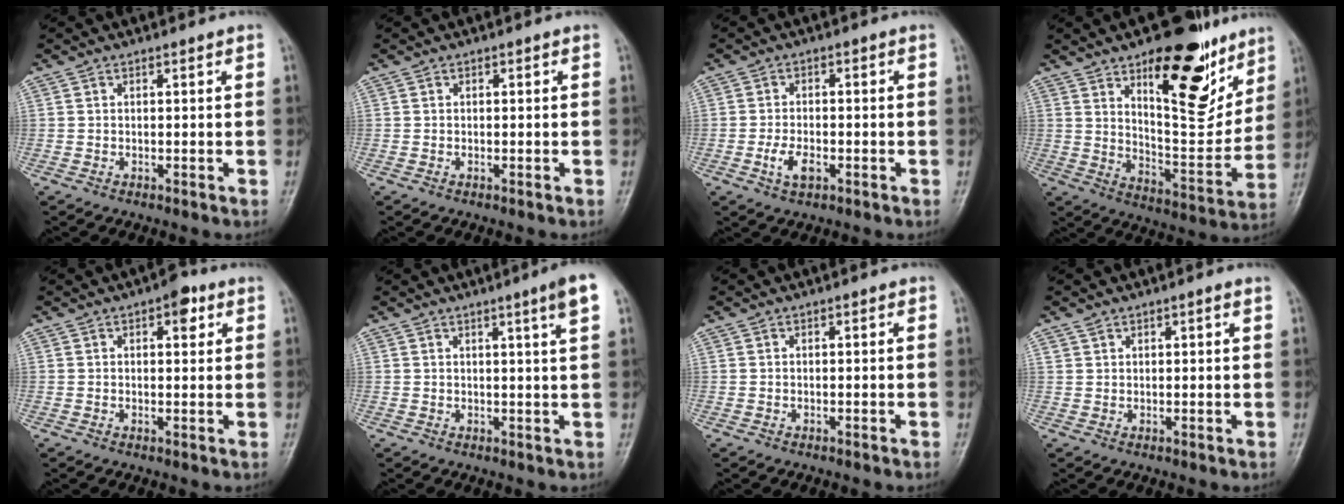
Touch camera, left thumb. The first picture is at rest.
{"total": 0.0}
{"total": 4.3, "force": [-1.7, 2.4, 3.2], "torque": [-0.059, 0.007, -0.031]}
{"total": 21.4, "force": [11.7, 8.8, 15.7], "torque": [-0.171, -0.076, 0.184]}
{"total": 4.1, "force": [1.9, 2.1, 3.0], "torque": [-0.022, -0.001, 0.018]}
{"total": 4.8, "force": [2.4, -0.6, 4.1], "torque": [-0.059, -0.014, 0.034]}
{"total": 0.0}
{"total": 1.2, "force": [0.9, 0.6, 0.6], "torque": [-0.004, 0.002, 0.017]}